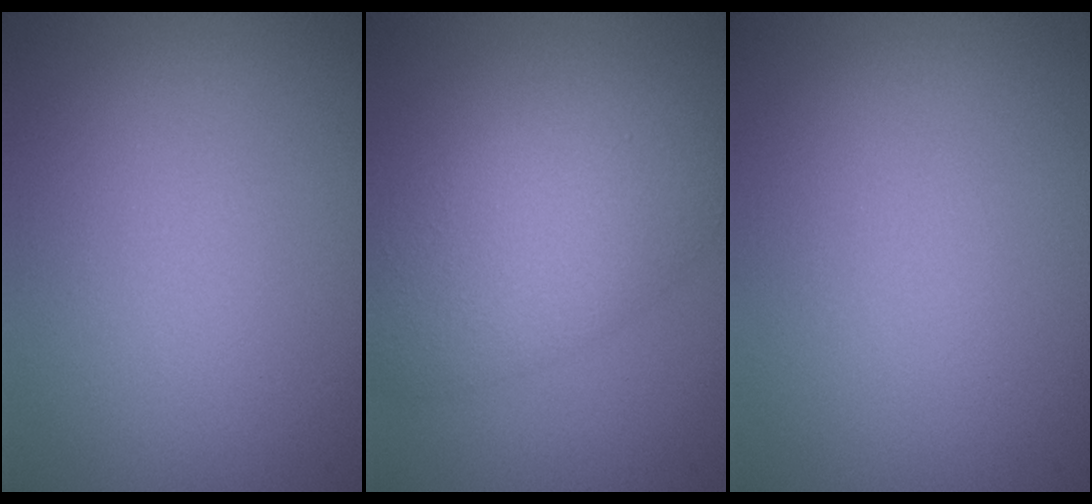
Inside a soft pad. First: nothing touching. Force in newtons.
{"total": 6.4, "press": 6.4, "slide": 0.2}
{"total": 0.0}